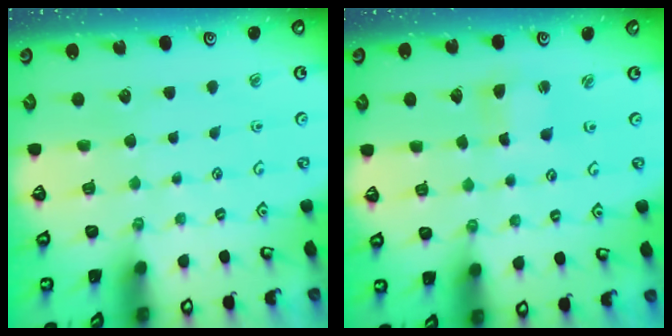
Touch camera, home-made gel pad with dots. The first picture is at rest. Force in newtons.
{"total": 3.0, "press": 3.0, "slide": 0.2}